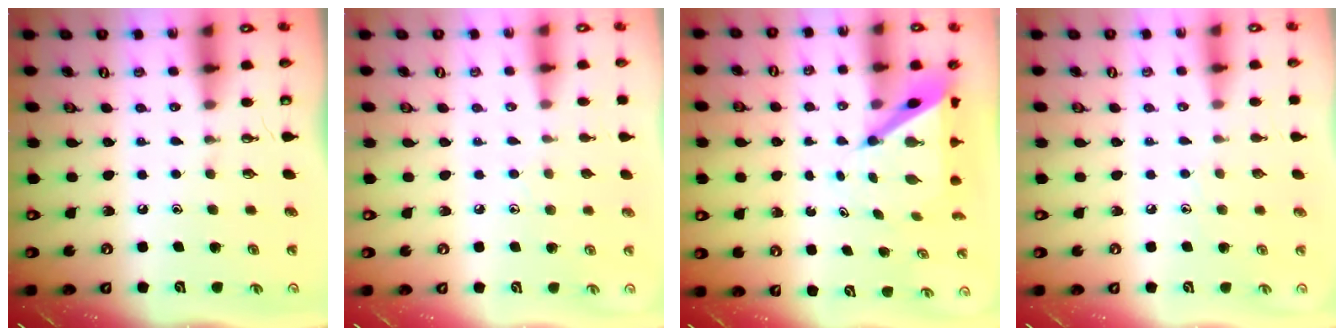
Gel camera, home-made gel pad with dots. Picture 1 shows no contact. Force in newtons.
{"total": 4.8, "press": 4.8, "slide": 0.5}
{"total": 6.1, "press": 6.1, "slide": 0.5}
{"total": 3.5, "press": 3.5, "slide": 0.4}